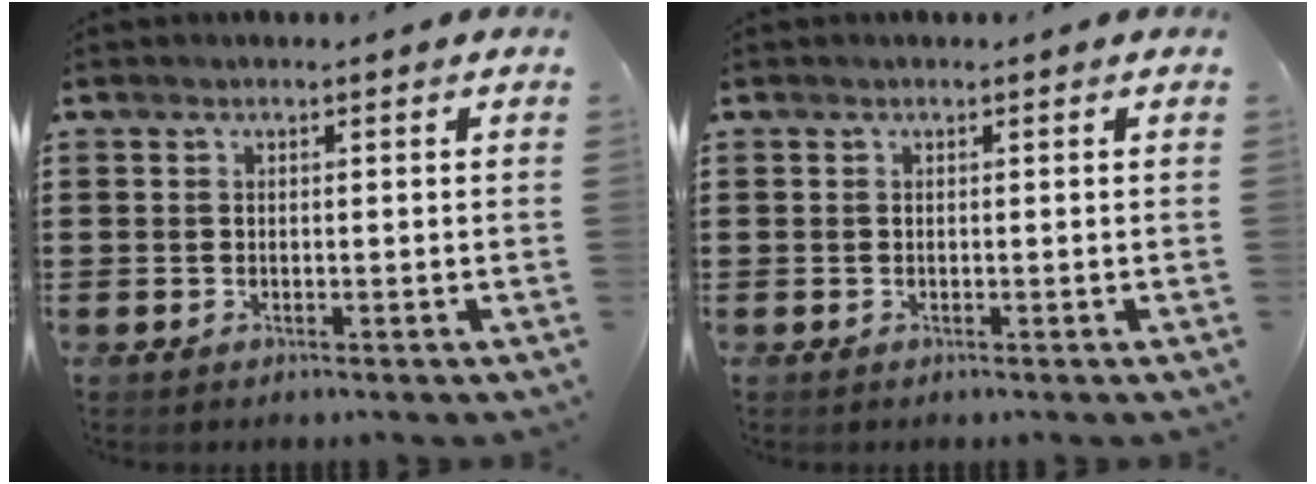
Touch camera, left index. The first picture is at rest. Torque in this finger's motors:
{"motor_torque": [0.00, 0.00, 0.00, 0.00]}